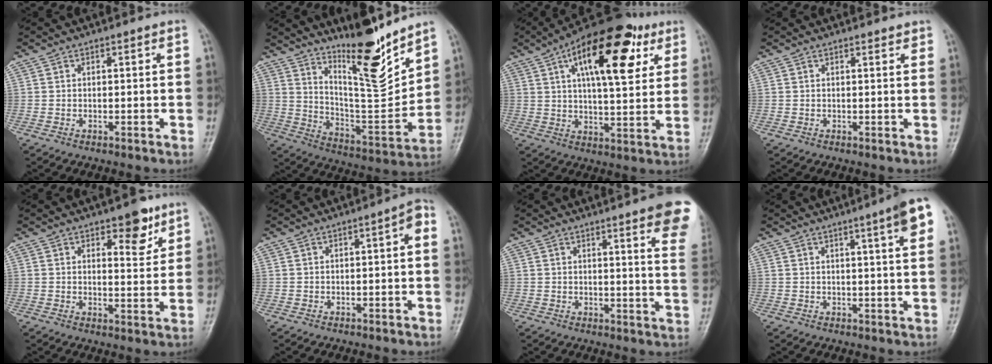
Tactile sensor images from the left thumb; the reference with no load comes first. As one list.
[{"total": 15.6, "force": [12.0, 3.2, 9.5], "torque": [-0.115, -0.100, 0.212]}, {"total": 21.1, "force": [8.6, 9.0, 17.0], "torque": [-0.231, -0.005, 0.125]}, {"total": 0.9, "force": [0.8, 0.3, 0.2], "torque": [-0.001, -0.004, 0.009]}, {"total": 6.7, "force": [3.9, 3.1, 4.4], "torque": [-0.033, -0.022, 0.050]}, {"total": 2.6, "force": [-0.2, 1.0, 2.4], "torque": [-0.027, 0.022, -0.009]}, {"total": 12.6, "force": [7.8, 1.8, 9.7], "torque": [-0.093, -0.031, 0.077]}, {"total": 7.1, "force": [3.4, 0.5, 6.3], "torque": [-0.082, -0.006, 0.041]}]